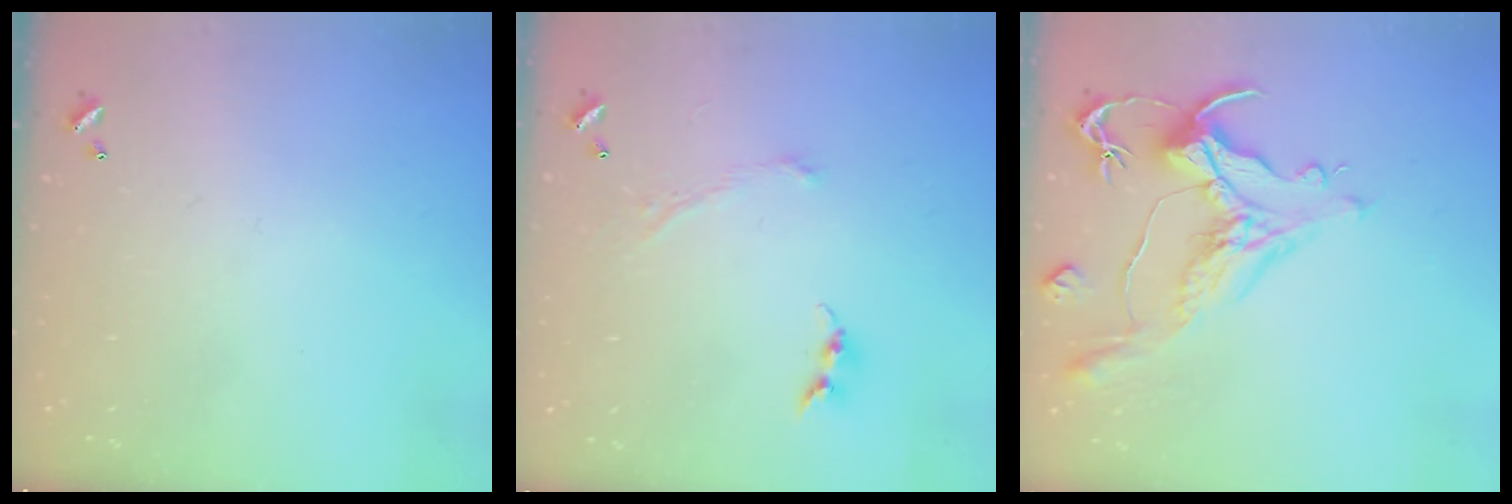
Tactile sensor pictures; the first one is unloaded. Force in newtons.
{"total": 1.1, "press": 1.0, "slide": 0.6}
{"total": 1.7, "press": 0.9, "slide": 1.4}